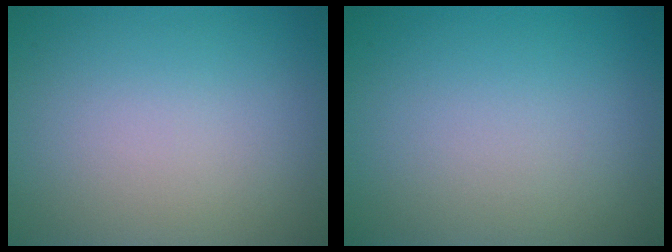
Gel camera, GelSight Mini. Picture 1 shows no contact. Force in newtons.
{"total": 0.0}